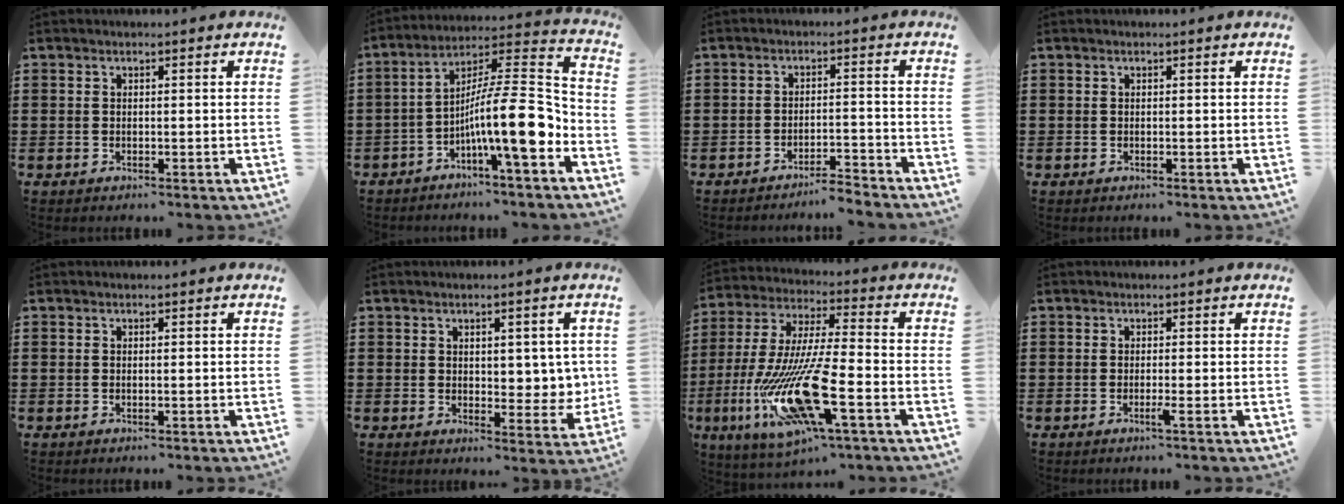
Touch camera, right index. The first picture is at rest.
{"total": 13.7, "force": [-4.7, 2.4, 12.6], "torque": [-0.215, -0.022, -0.091]}
{"total": 3.3, "force": [-3.3, -0.1, 0.1], "torque": [-0.007, -0.001, -0.070]}
{"total": 0.0}
{"total": 0.0}
{"total": 4.3, "force": [1.7, 2.9, 2.7], "torque": [-0.030, -0.003, 0.024]}
{"total": 16.9, "force": [-7.5, 3.7, 14.6], "torque": [-0.312, -0.009, -0.136]}
{"total": 1.4, "force": [-0.7, -0.3, 1.1], "torque": [-0.020, -0.007, -0.013]}